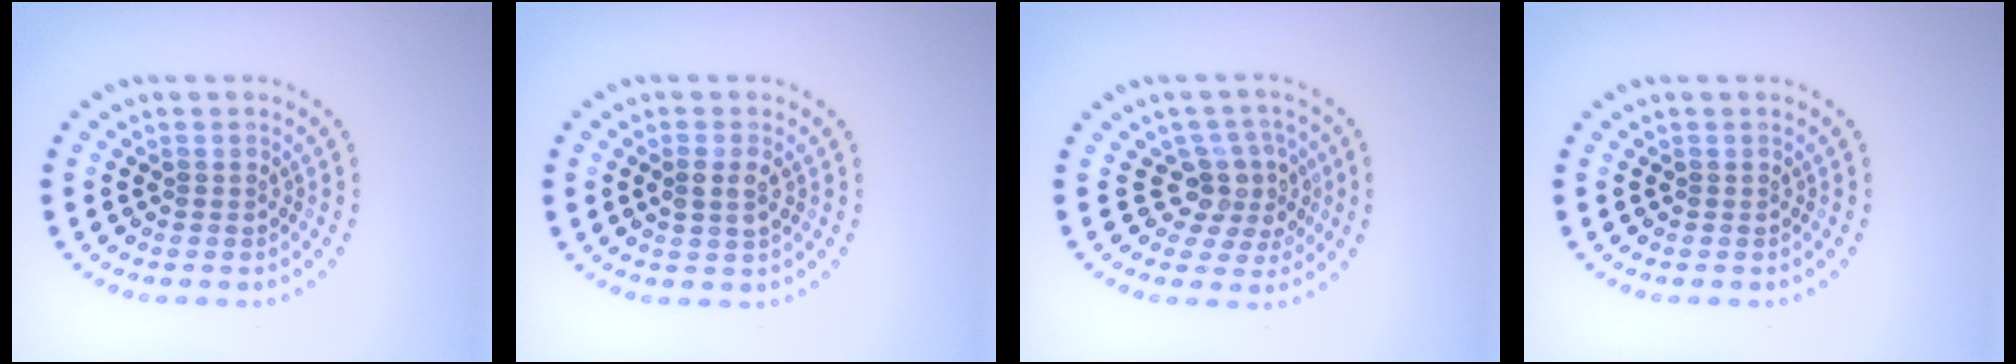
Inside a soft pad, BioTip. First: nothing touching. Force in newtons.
{"total": 1.8, "press": 1.8, "slide": 0.2}
{"total": 3.7, "press": 2.7, "slide": 2.5}
{"total": 0.0}